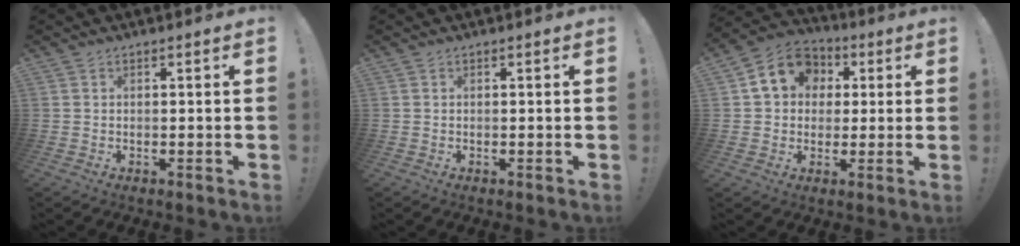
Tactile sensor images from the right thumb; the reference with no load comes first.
{"total": 0.0}
{"total": 12.4, "force": [3.4, 10.4, 5.8], "torque": [-0.080, -0.001, 0.071]}